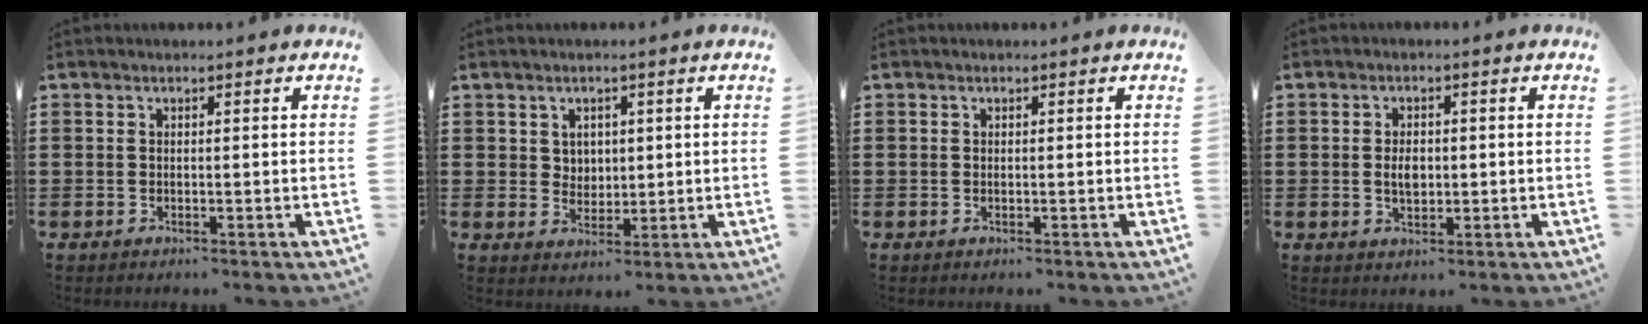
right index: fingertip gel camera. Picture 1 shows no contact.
{"total": 2.7, "force": [1.3, 2.3, 0.6], "torque": [-0.014, 0.006, 0.021]}
{"total": 0.0}
{"total": 3.2, "force": [-0.1, 1.8, 2.7], "torque": [-0.044, 0.000, -0.004]}